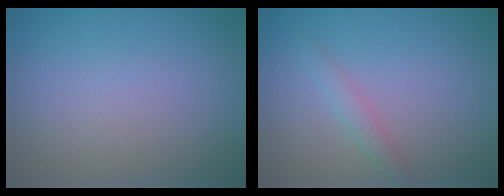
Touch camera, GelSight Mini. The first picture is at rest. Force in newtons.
{"total": 1.4, "press": 1.4, "slide": 0.1}